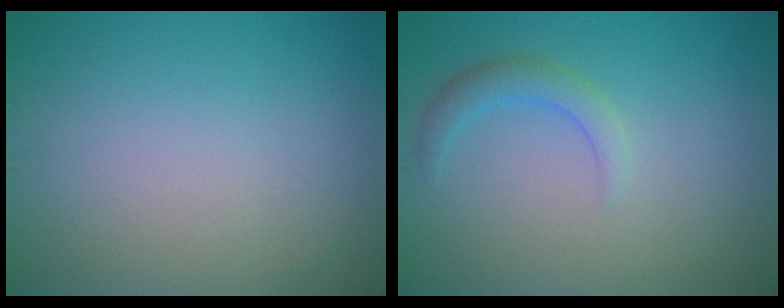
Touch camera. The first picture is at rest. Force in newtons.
{"total": 2.0, "press": 2.0, "slide": 0.1}